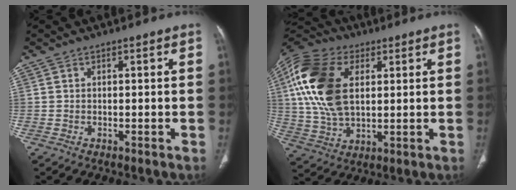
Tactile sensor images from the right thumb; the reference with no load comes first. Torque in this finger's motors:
{"motor_torque": [1.35, 3.66, 2.49, 0.28, 0.76]}